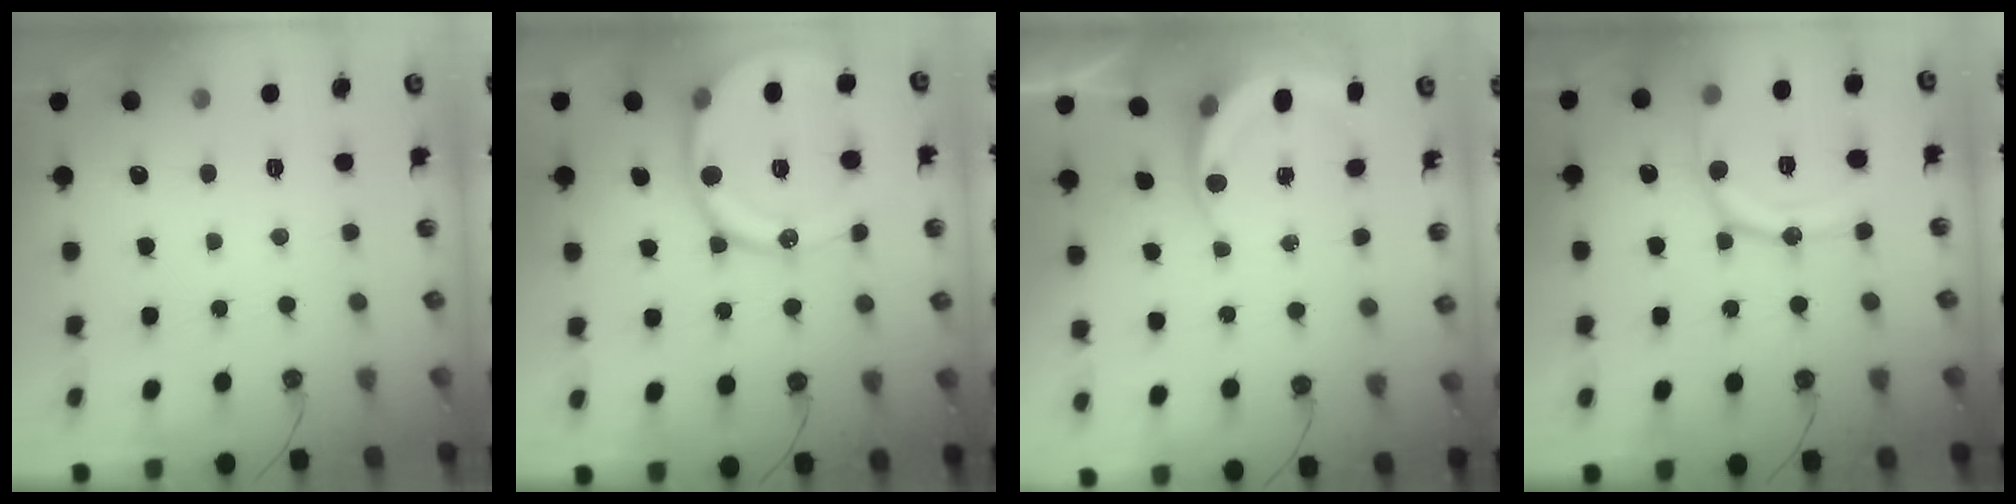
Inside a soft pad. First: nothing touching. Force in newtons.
{"total": 18.6, "press": 18.5, "slide": 1.5}
{"total": 5.3, "press": 5.3, "slide": 0.4}
{"total": 13.9, "press": 13.9, "slide": 1.5}